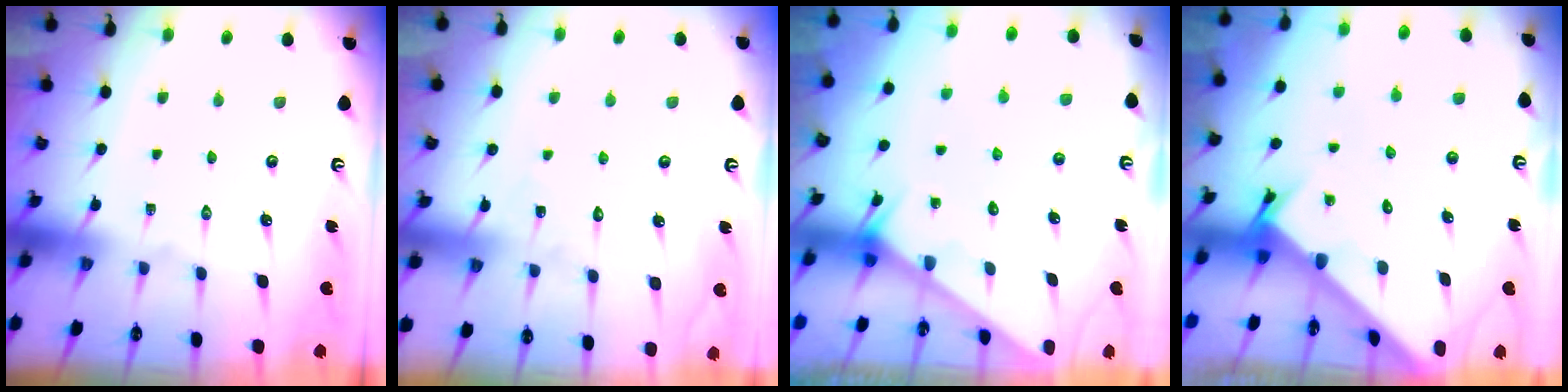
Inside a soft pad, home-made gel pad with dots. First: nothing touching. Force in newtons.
{"total": 6.2, "press": 6.2, "slide": 0.6}
{"total": 1.5, "press": 1.5, "slide": 0.1}
{"total": 2.5, "press": 2.5, "slide": 0.3}